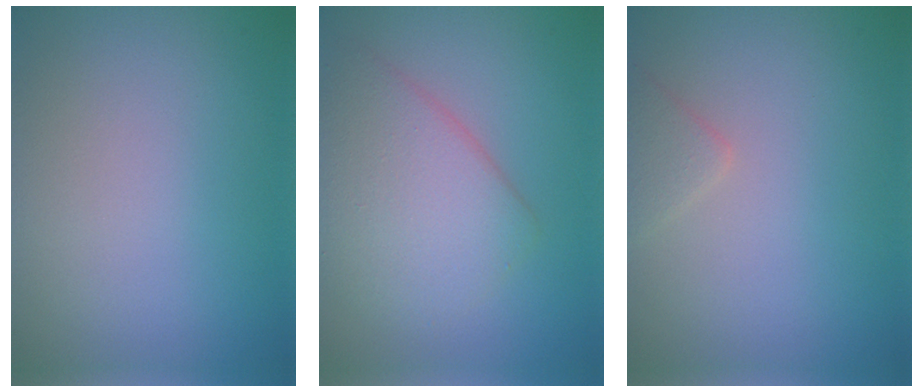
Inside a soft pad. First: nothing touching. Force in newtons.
{"total": 5.4, "press": 5.4, "slide": 0.1}
{"total": 1.3, "press": 1.3, "slide": 0.0}